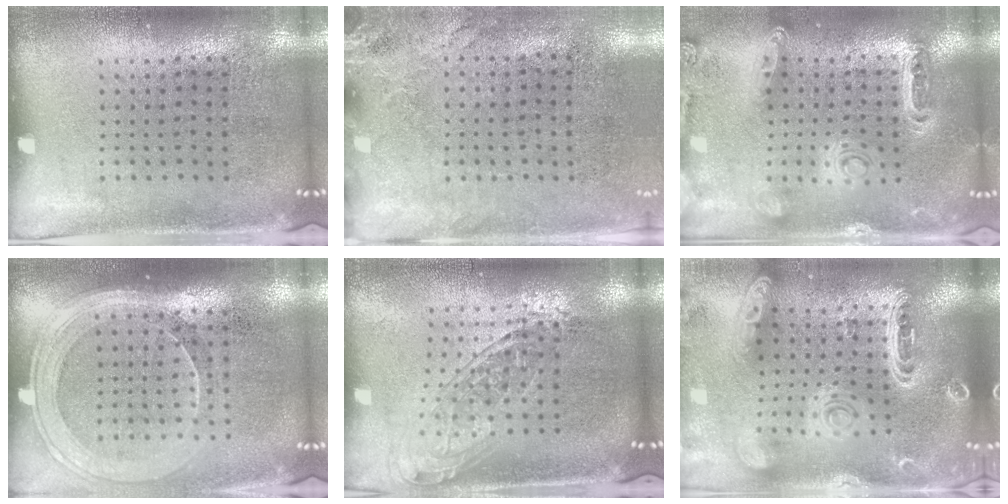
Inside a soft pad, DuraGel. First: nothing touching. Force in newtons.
{"total": 2.5, "press": 2.1, "slide": 1.5}
{"total": 1.4, "press": 1.3, "slide": 0.3}
{"total": 1.8, "press": 1.7, "slide": 0.8}
{"total": 1.6, "press": 1.2, "slide": 1.0}
{"total": 2.5, "press": 2.3, "slide": 1.2}